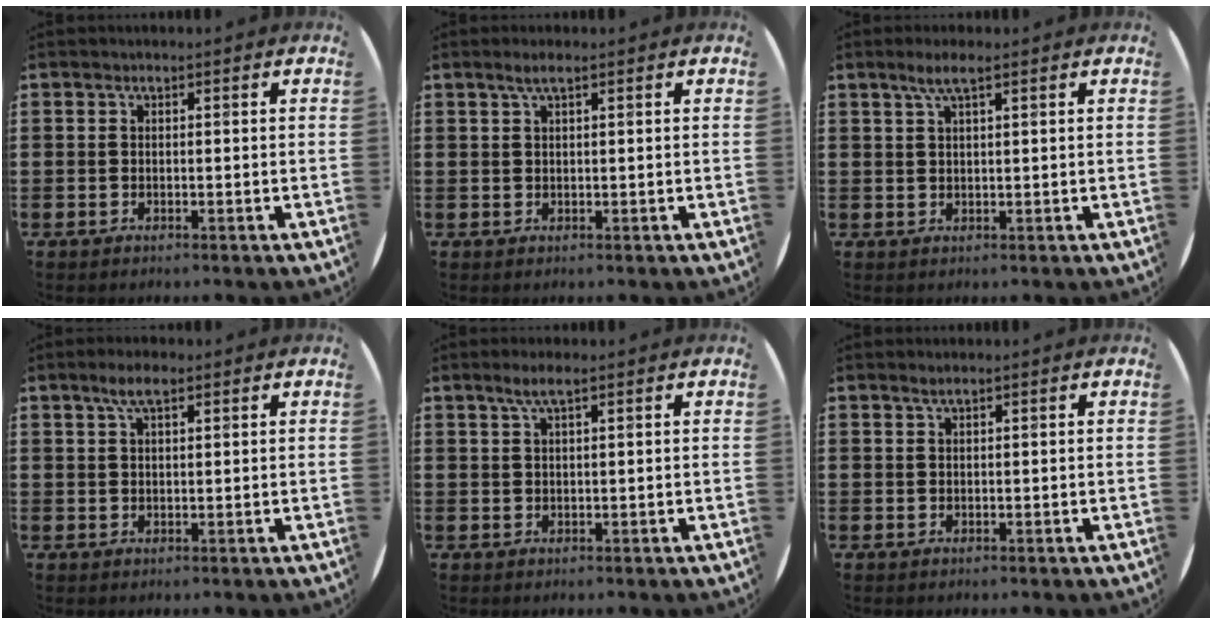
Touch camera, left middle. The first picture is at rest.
{"total": 1.6, "force": [0.9, 0.0, 1.3], "torque": [-0.028, 0.003, 0.016]}
{"total": 2.7, "force": [1.7, 0.2, 2.2], "torque": [-0.044, 0.004, 0.028]}
{"total": 3.4, "force": [2.1, 1.0, 2.5], "torque": [-0.054, 0.007, 0.036]}
{"total": 2.5, "force": [1.5, 0.2, 2.0], "torque": [-0.042, 0.004, 0.025]}
{"total": 0.9, "force": [0.6, -0.1, 0.6], "torque": [-0.010, 0.001, 0.012]}